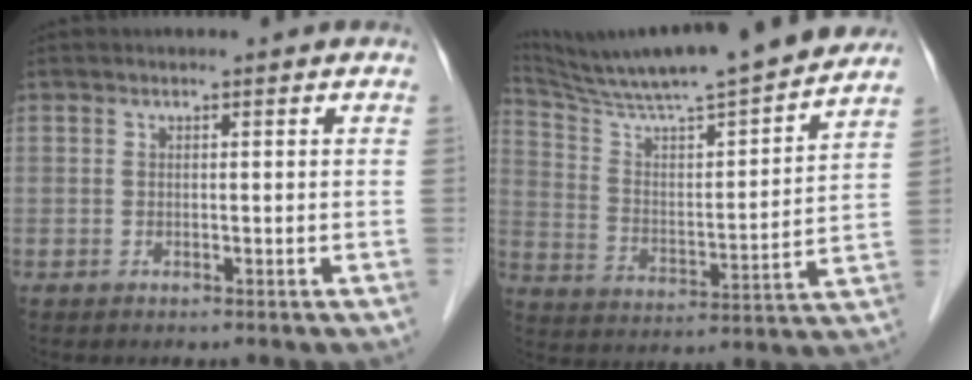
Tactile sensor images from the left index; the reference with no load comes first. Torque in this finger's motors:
{"motor_torque": [0.21, -0.33, 0.30, 0.14]}